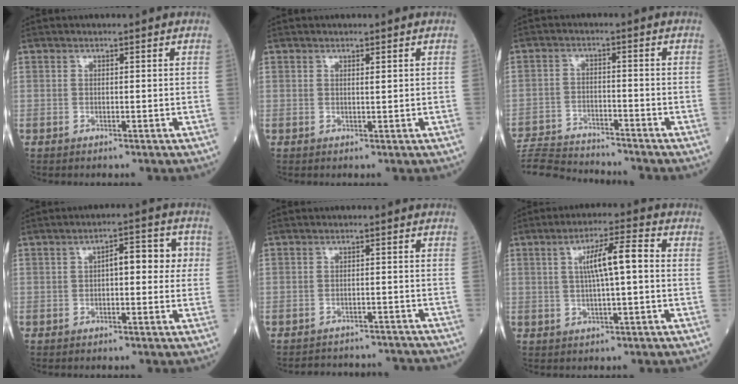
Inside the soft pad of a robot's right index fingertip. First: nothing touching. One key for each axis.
{"total": 0.7, "fx": 0.4, "fy": 0.0, "fz": 0.6, "tx": -0.011, "ty": -0.003, "tz": 0.006}
{"total": 10.9, "fx": -10.7, "fy": 0.2, "fz": 2.0, "tx": -0.034, "ty": 0.001, "tz": -0.183}
{"total": 6.1, "fx": 0.6, "fy": 2.4, "fz": 5.5, "tx": -0.072, "ty": 0.030, "tz": 0.006}
{"total": 10.0, "fx": -9.7, "fy": 2.2, "fz": 1.0, "tx": -0.014, "ty": 0.016, "tz": -0.113}
{"total": 7.2, "fx": 0.9, "fy": 0.6, "fz": 7.1, "tx": -0.121, "ty": 0.014, "tz": 0.014}